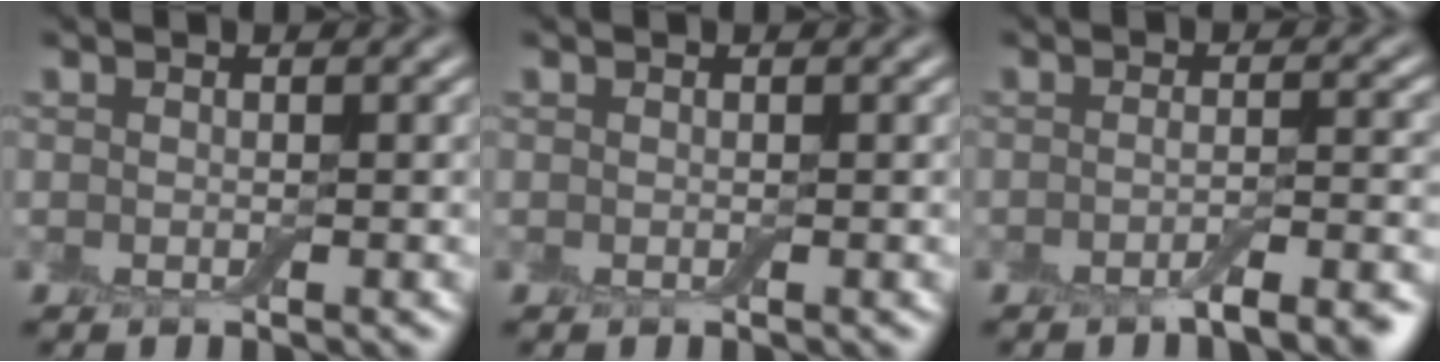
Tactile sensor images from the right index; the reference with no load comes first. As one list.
[{"total": 0.0}, {"total": 3.2, "force": [-1.8, 0.8, 2.5], "torque": [-0.033, 0.002, -0.036]}]